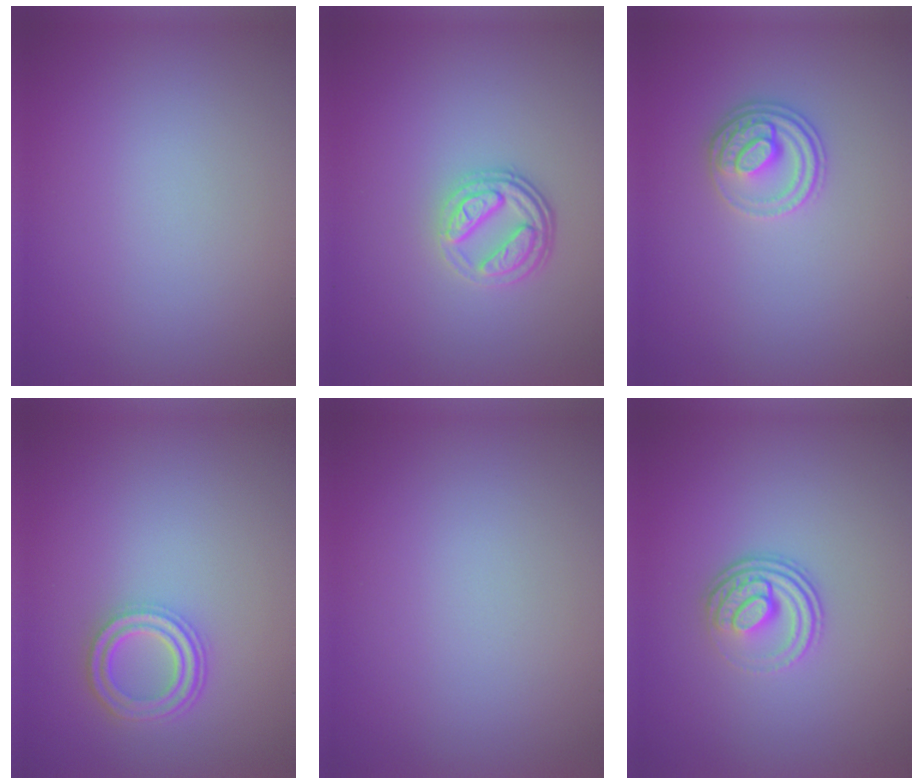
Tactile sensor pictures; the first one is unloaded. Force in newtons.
{"total": 3.6, "press": 2.7, "slide": 2.4}
{"total": 2.7, "press": 2.5, "slide": 1.0}
{"total": 3.6, "press": 2.9, "slide": 2.2}
{"total": 0.0}
{"total": 3.5, "press": 2.6, "slide": 2.4}